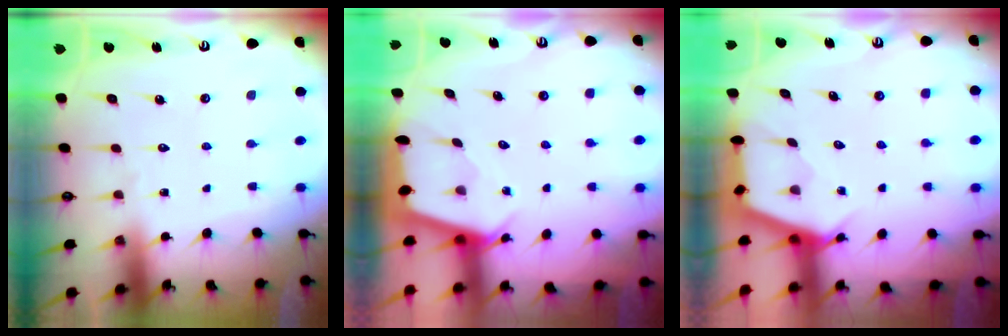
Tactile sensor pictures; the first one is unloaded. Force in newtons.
{"total": 2.4, "press": 2.4, "slide": 0.3}
{"total": 2.6, "press": 2.6, "slide": 0.4}